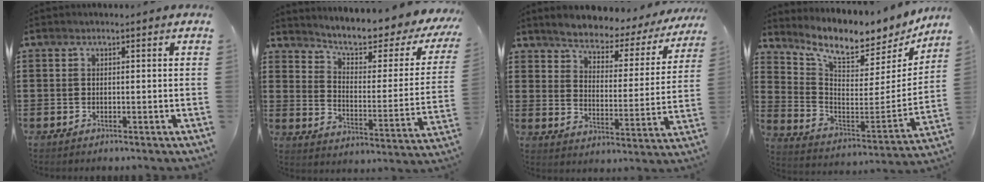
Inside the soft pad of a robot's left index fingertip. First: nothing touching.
{"total": 5.6, "force": [4.7, 1.2, 2.9], "torque": [-0.069, -0.036, 0.072]}
{"total": 3.9, "force": [3.7, 0.6, 0.8], "torque": [-0.042, -0.034, 0.055]}
{"total": 8.3, "force": [7.2, 1.7, 3.7], "torque": [-0.093, -0.067, 0.117]}